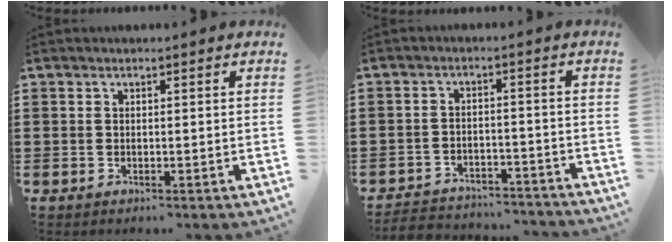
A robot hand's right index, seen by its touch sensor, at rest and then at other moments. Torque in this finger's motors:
{"motor_torque": [-1.79, 0.35, -1.05, -0.21]}